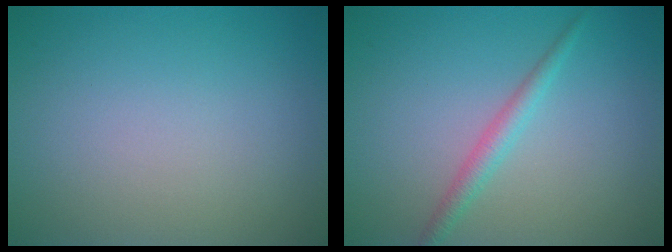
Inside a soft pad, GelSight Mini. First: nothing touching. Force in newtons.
{"total": 1.8, "press": 1.8, "slide": 0.1}